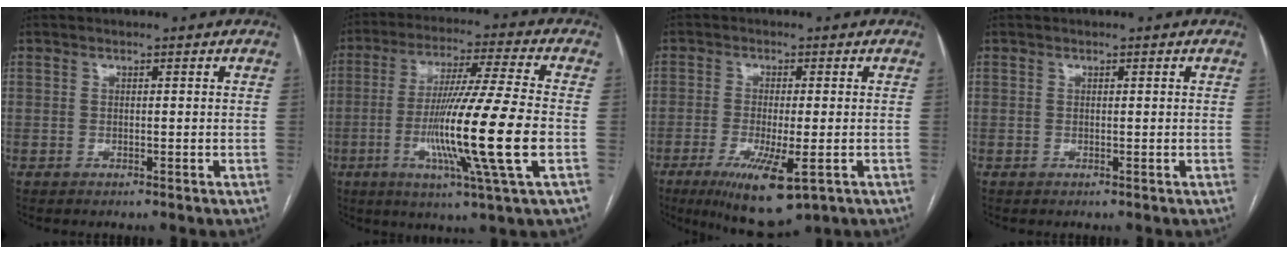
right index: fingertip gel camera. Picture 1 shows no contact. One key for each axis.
{"total": 17.4, "fx": -3.7, "fy": -1.3, "fz": 16.9, "tx": -0.314, "ty": -0.020, "tz": -0.074}
{"total": 10.1, "fx": -4.7, "fy": 2.1, "fz": 8.7, "tx": -0.151, "ty": -0.028, "tz": -0.070}
{"total": 0.0}